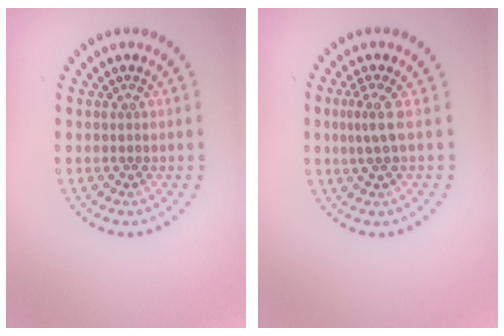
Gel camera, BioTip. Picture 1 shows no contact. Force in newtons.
{"total": 2.2, "press": 1.5, "slide": 1.6}